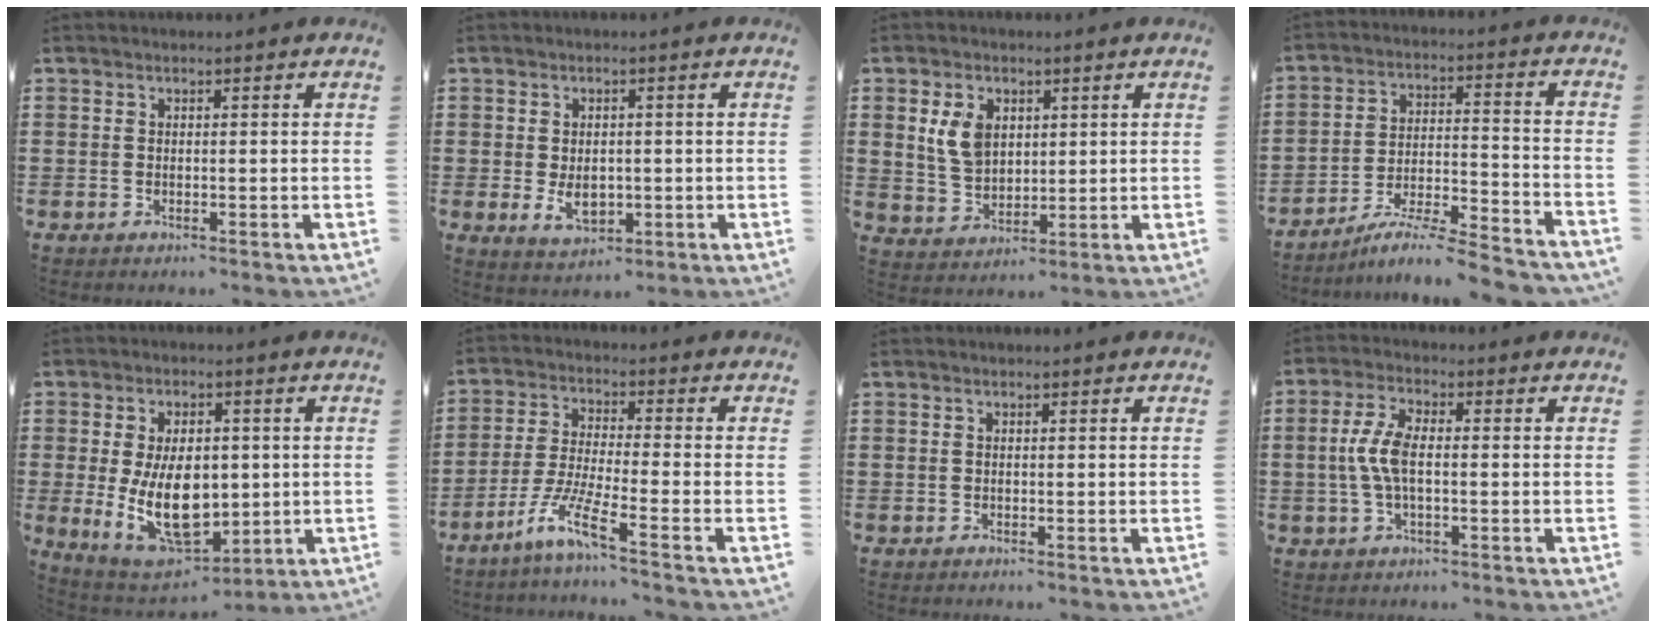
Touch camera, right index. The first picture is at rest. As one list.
[{"total": 4.2, "force": [-0.6, 2.8, 3.1], "torque": [-0.044, -0.001, -0.015]}, {"total": 6.1, "force": [2.0, 4.3, 3.8], "torque": [-0.096, 0.011, 0.035]}, {"total": 7.0, "force": [-6.4, -0.1, 2.8], "torque": [-0.046, -0.003, -0.126]}, {"total": 13.1, "force": [-0.4, 7.7, 10.6], "torque": [-0.187, -0.016, -0.007]}, {"total": 7.3, "force": [-5.1, 0.2, 5.2], "torque": [-0.130, -0.016, -0.105]}, {"total": 0.0}, {"total": 5.9, "force": [-0.3, 2.3, 5.4], "torque": [-0.127, -0.003, -0.014]}]